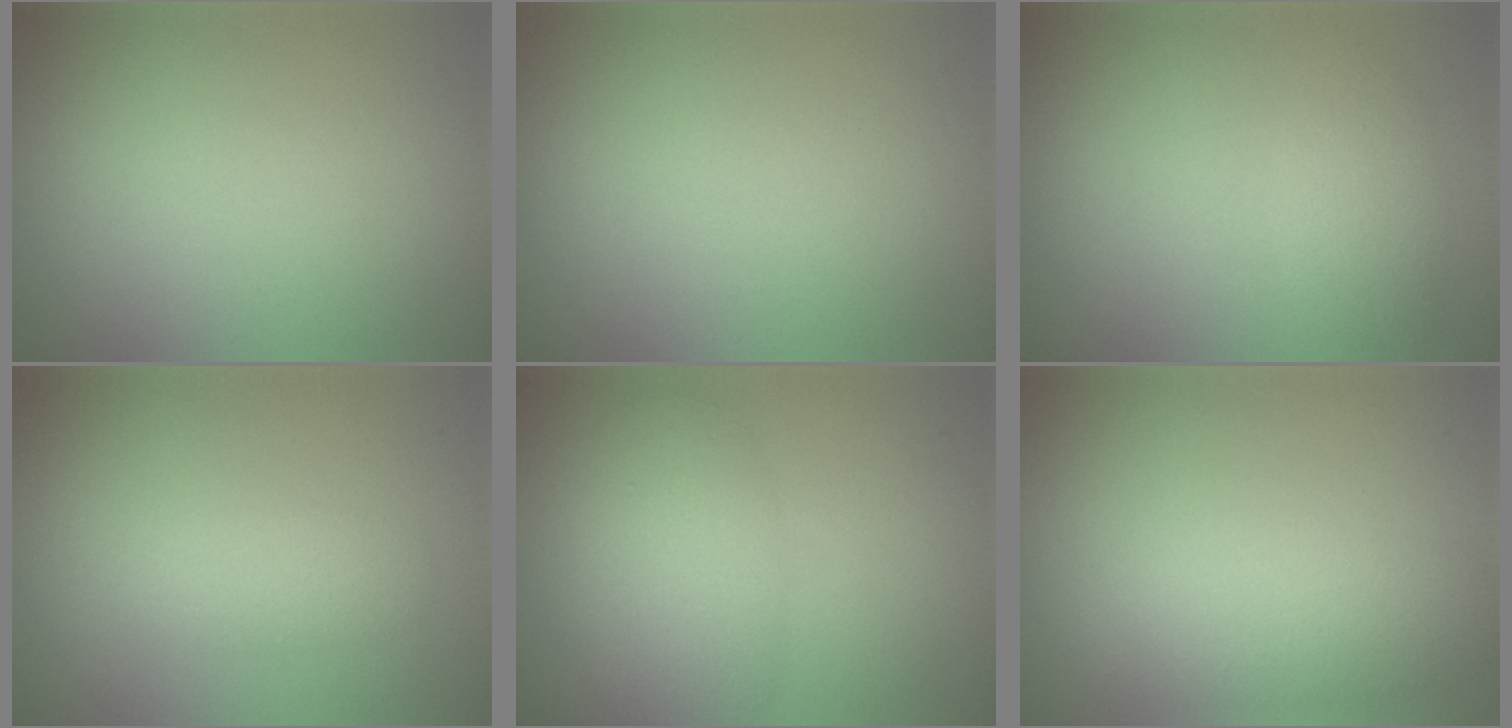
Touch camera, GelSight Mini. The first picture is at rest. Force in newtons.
{"total": 0.0}
{"total": 2.3, "press": 2.3, "slide": 0.0}
{"total": 2.1, "press": 2.1, "slide": 0.0}
{"total": 4.3, "press": 4.2, "slide": 0.2}
{"total": 4.3, "press": 4.3, "slide": 0.3}